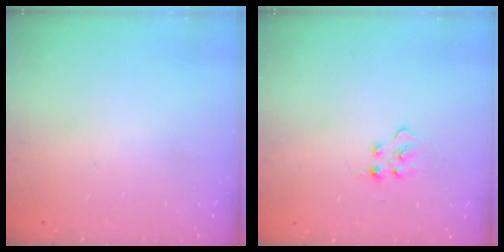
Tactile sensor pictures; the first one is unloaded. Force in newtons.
{"total": 2.9, "press": 2.8, "slide": 0.4}